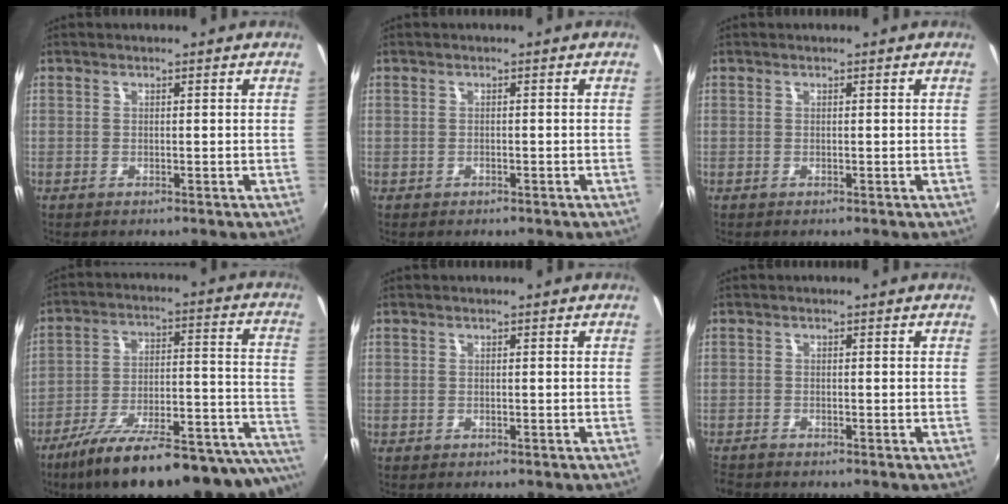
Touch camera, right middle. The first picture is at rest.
{"total": 1.0, "force": [-0.8, 0.5, 0.4], "torque": [-0.010, -0.001, -0.008]}
{"total": 0.0}
{"total": 29.5, "force": [-23.5, 6.0, 16.8], "torque": [-0.222, -0.043, -0.336]}
{"total": 0.0}
{"total": 2.2, "force": [-2.1, 0.5, 0.6], "torque": [-0.020, -0.014, -0.042]}